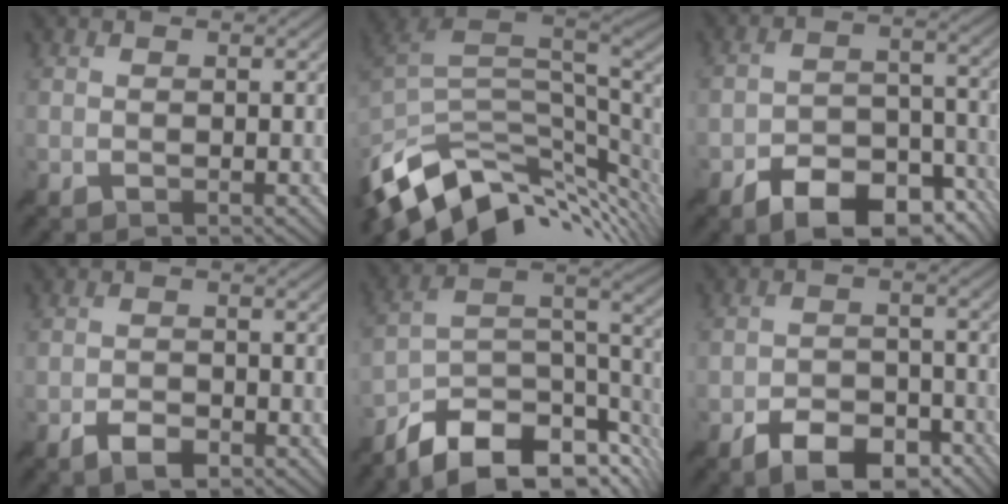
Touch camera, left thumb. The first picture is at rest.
{"total": 12.4, "force": [-3.2, 7.1, 9.6], "torque": [-0.204, -0.019, -0.046]}
{"total": 11.1, "force": [-7.3, 5.4, 6.4], "torque": [-0.103, 0.000, -0.119]}
{"total": 2.7, "force": [-1.4, 1.3, 2.0], "torque": [-0.040, 0.005, -0.027]}
{"total": 13.0, "force": [-8.7, 5.1, 8.2], "torque": [-0.167, 0.003, -0.142]}
{"total": 7.6, "force": [-4.8, 3.7, 4.7], "torque": [-0.078, 0.000, -0.086]}